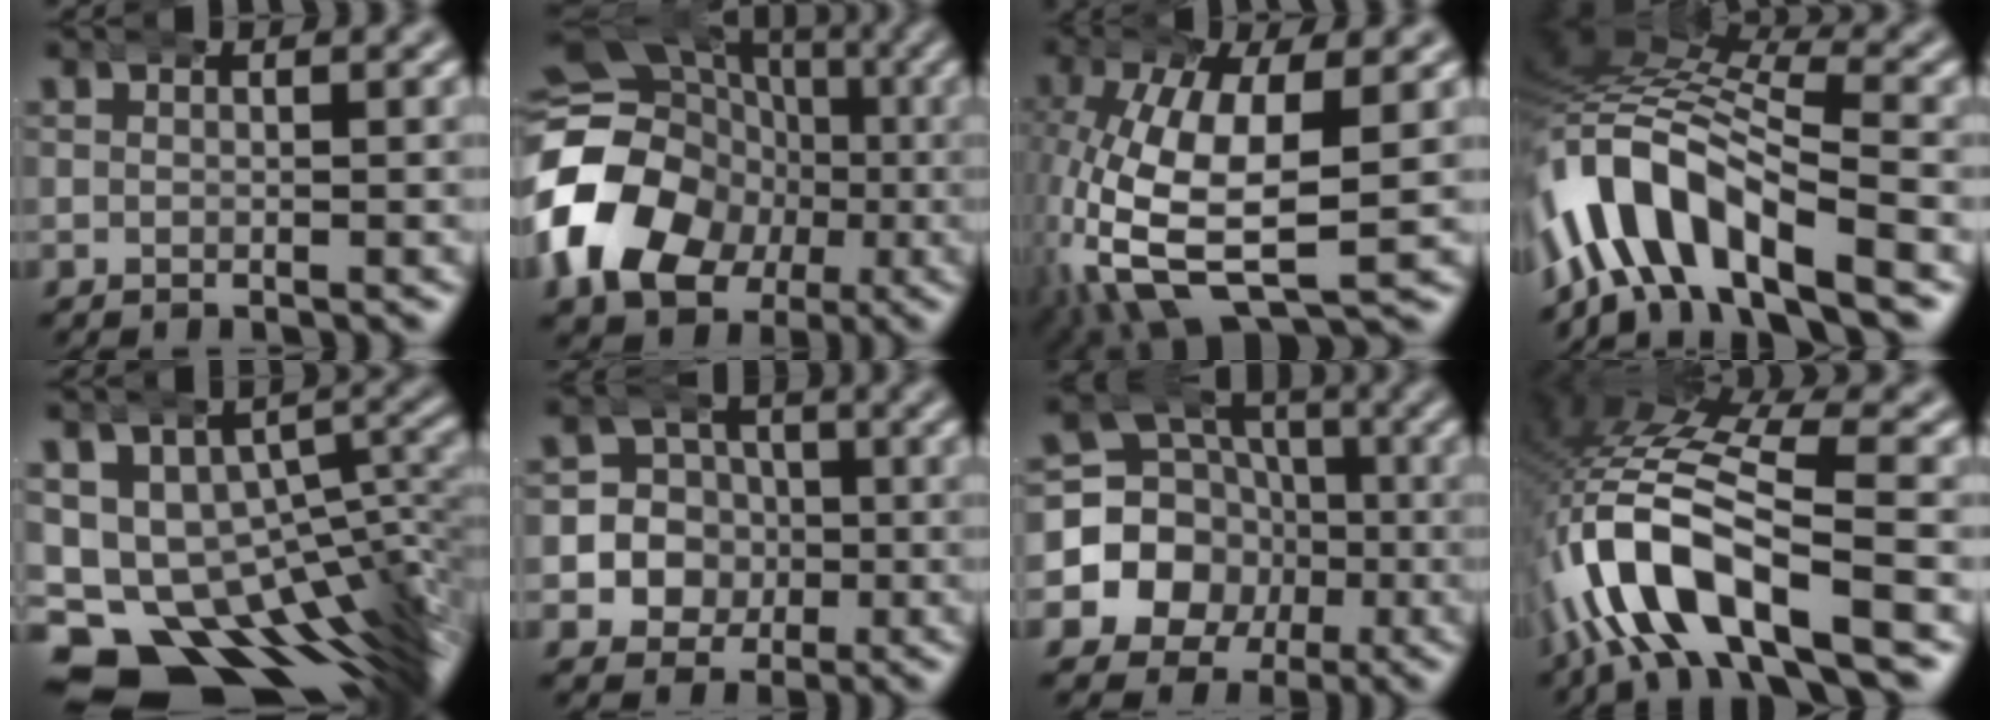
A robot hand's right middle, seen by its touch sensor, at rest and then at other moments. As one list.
[{"total": 16.1, "force": [-2.3, 14.0, 7.6], "torque": [-0.159, -0.030, -0.044]}, {"total": 10.4, "force": [-1.1, 5.6, 8.8], "torque": [-0.200, -0.040, 0.008]}, {"total": 10.0, "force": [-2.3, 6.2, 7.5], "torque": [-0.174, -0.012, -0.035]}, {"total": 21.9, "force": [-10.6, 14.9, 12.1], "torque": [-0.203, -0.094, -0.142]}, {"total": 12.1, "force": [-2.8, 11.5, 2.2], "torque": [-0.096, -0.054, -0.053]}, {"total": 15.0, "force": [-2.8, 13.8, 5.2], "torque": [-0.122, -0.062, -0.045]}, {"total": 8.5, "force": [-0.9, 4.0, 7.5], "torque": [-0.179, -0.002, -0.017]}]